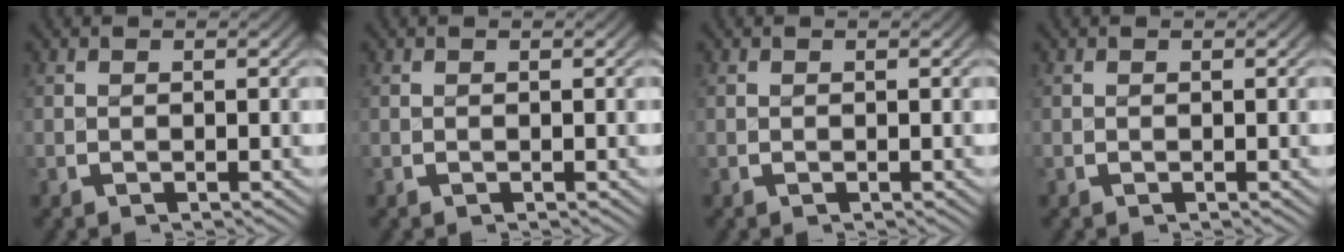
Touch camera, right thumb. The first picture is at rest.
{"total": 0.0}
{"total": 0.0}
{"total": 0.0}